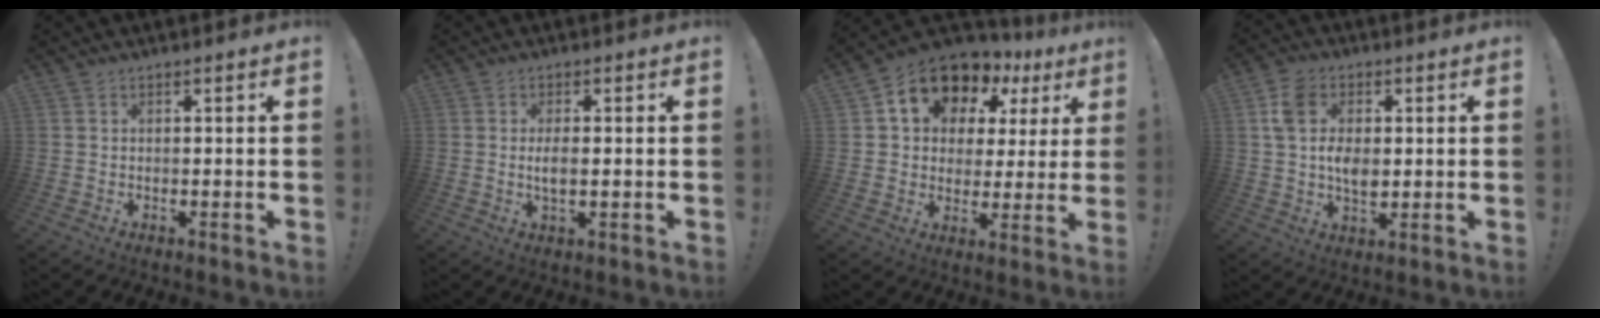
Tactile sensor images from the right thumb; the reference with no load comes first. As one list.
[{"total": 3.7, "force": [-0.4, 1.0, 3.5], "torque": [-0.069, 0.000, -0.010]}, {"total": 12.8, "force": [8.0, 8.2, 5.7], "torque": [-0.095, -0.056, 0.145]}, {"total": 10.6, "force": [1.1, 7.9, 7.0], "torque": [-0.125, 0.001, 0.022]}]